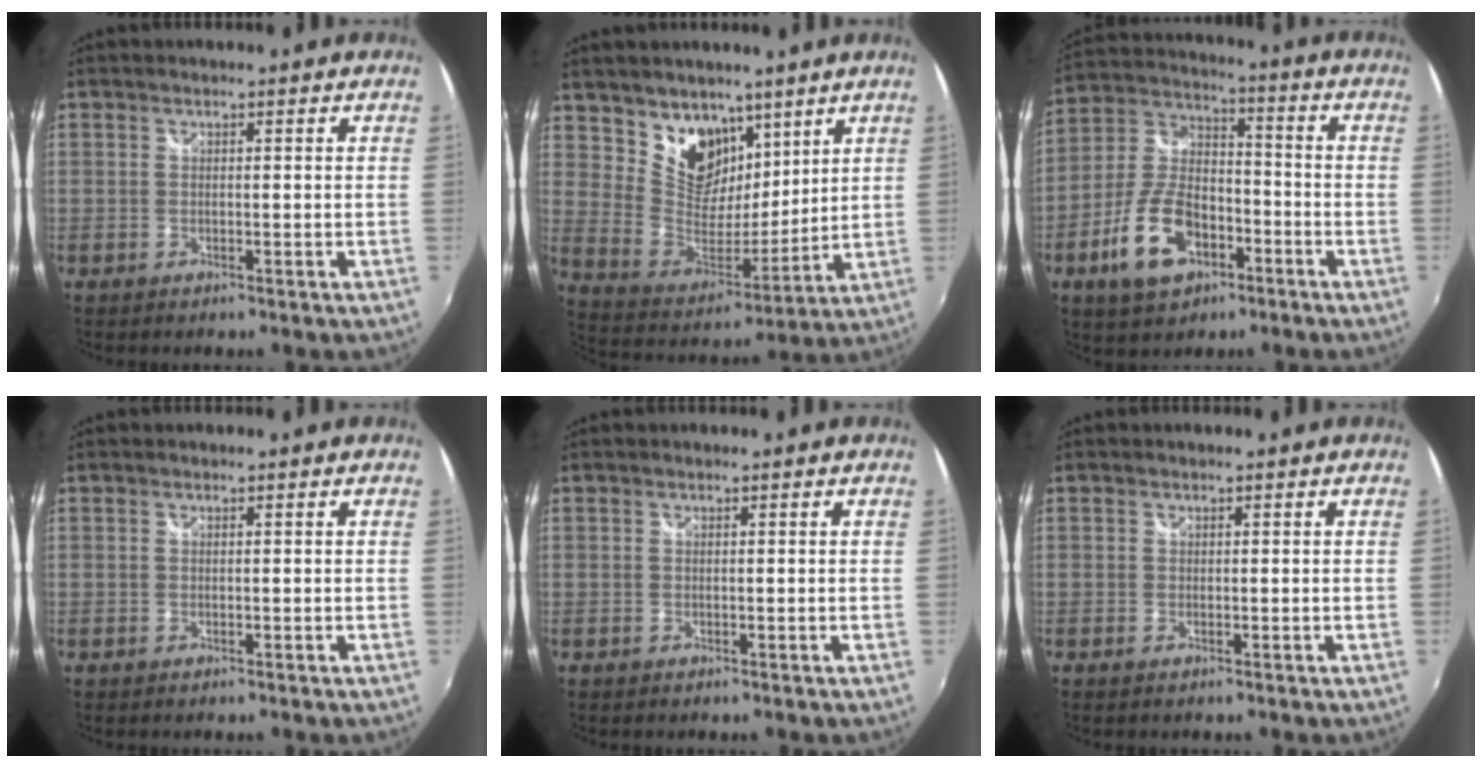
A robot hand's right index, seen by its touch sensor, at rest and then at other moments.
{"total": 13.5, "force": [8.6, 9.1, 5.1], "torque": [-0.100, -0.008, 0.168]}
{"total": 14.0, "force": [-6.5, 8.0, 9.5], "torque": [-0.199, 0.014, -0.111]}
{"total": 0.0}
{"total": 0.0}
{"total": 0.0}